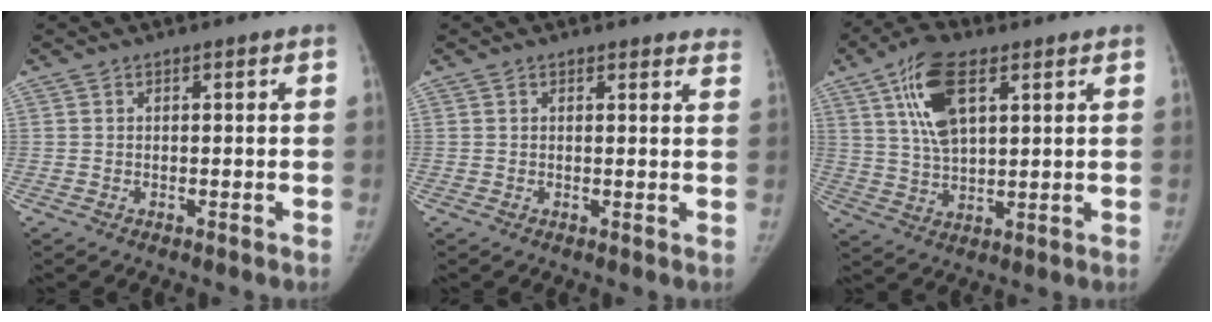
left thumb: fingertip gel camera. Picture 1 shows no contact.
{"total": 4.3, "force": [4.0, 1.5, 0.1], "torque": [0.033, -0.017, 0.019]}
{"total": 12.0, "force": [5.0, 5.6, 9.4], "torque": [-0.170, -0.007, 0.095]}